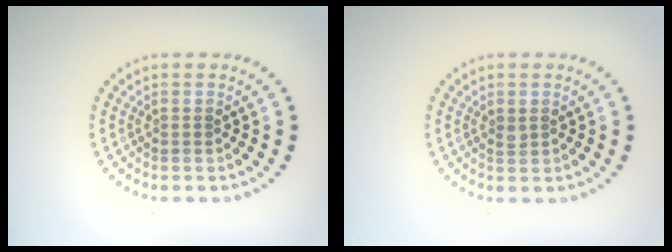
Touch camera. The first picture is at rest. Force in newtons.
{"total": 0.6, "press": 0.6, "slide": 0.3}